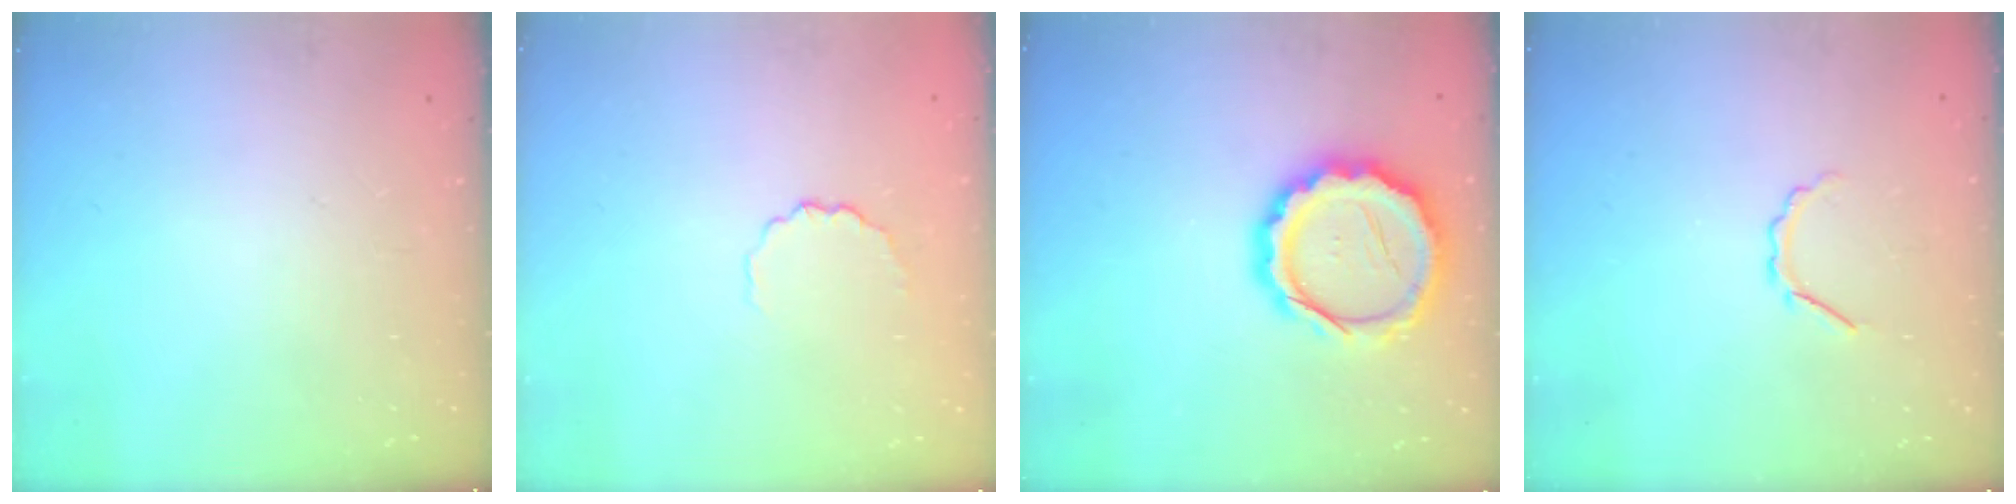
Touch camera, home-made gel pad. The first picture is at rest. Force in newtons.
{"total": 4.2, "press": 3.9, "slide": 1.4}
{"total": 16.0, "press": 15.7, "slide": 3.1}
{"total": 2.8, "press": 2.7, "slide": 0.8}